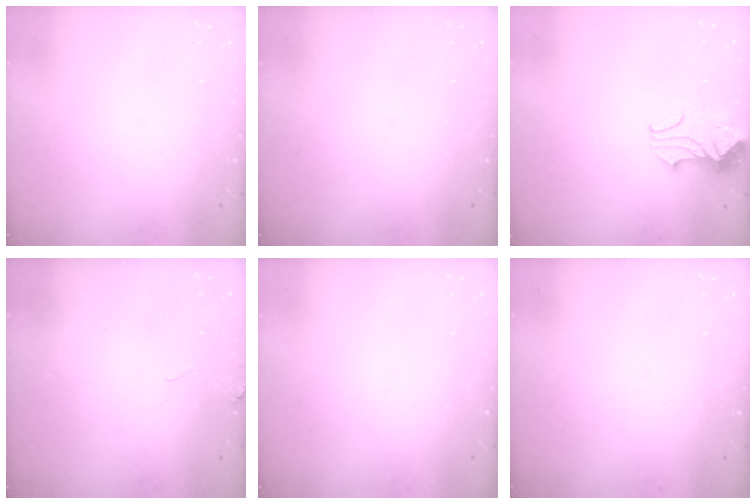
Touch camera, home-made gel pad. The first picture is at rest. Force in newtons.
{"total": 0.0}
{"total": 2.1, "press": 1.9, "slide": 0.8}
{"total": 4.4, "press": 4.4, "slide": 0.6}
{"total": 0.0}
{"total": 0.0}